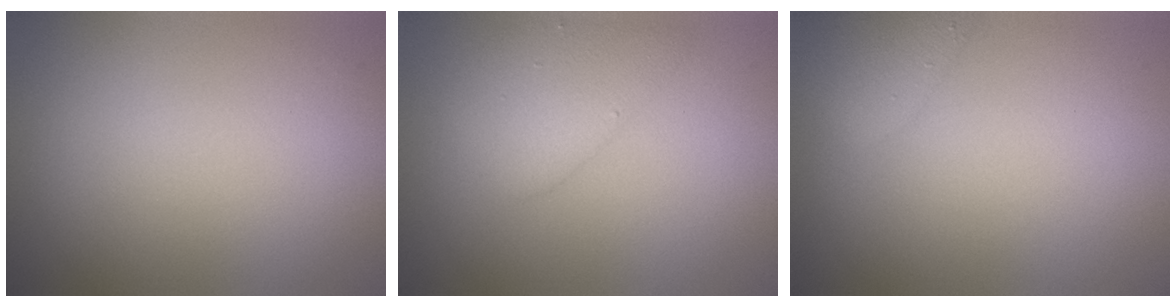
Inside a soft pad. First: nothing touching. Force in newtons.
{"total": 2.7, "press": 2.7, "slide": 0.3}
{"total": 2.7, "press": 2.7, "slide": 0.2}